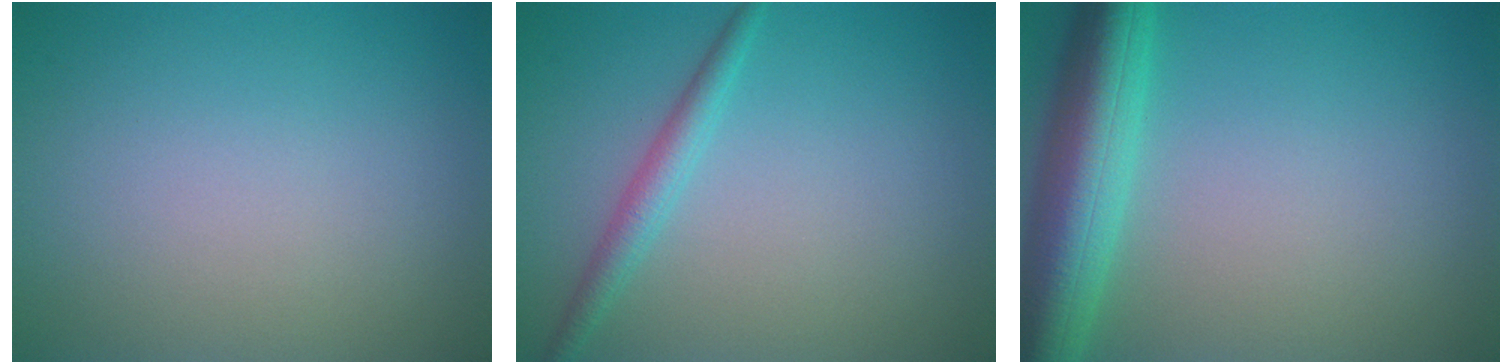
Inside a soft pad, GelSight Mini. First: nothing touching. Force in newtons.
{"total": 2.1, "press": 2.1, "slide": 0.1}
{"total": 7.4, "press": 7.4, "slide": 0.6}